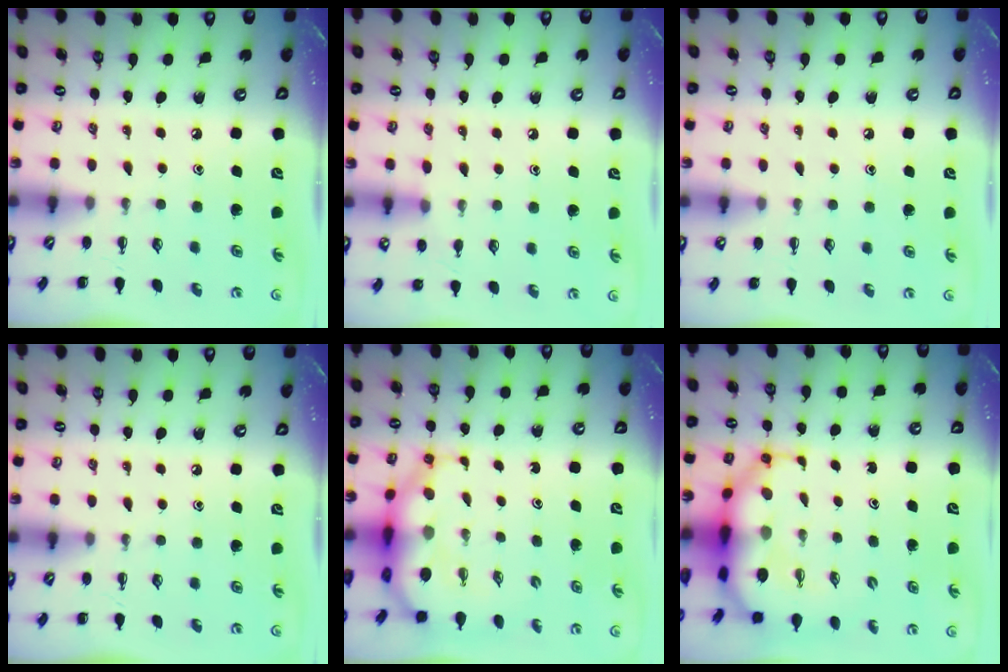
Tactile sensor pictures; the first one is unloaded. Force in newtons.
{"total": 7.7, "press": 7.3, "slide": 2.4}
{"total": 6.0, "press": 5.8, "slide": 1.6}
{"total": 0.0}
{"total": 8.4, "press": 8.1, "slide": 2.2}
{"total": 9.4, "press": 9.0, "slide": 2.6}